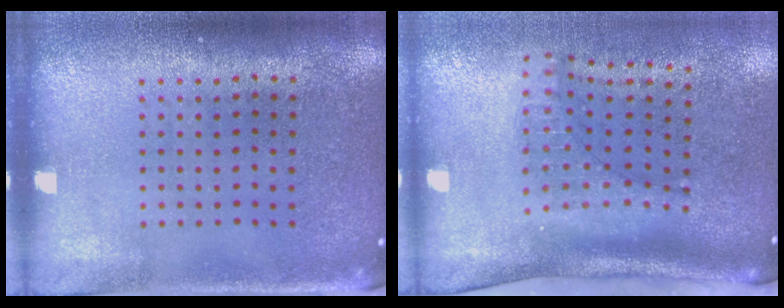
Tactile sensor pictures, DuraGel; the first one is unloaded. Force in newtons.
{"total": 2.2, "press": 1.5, "slide": 1.6}